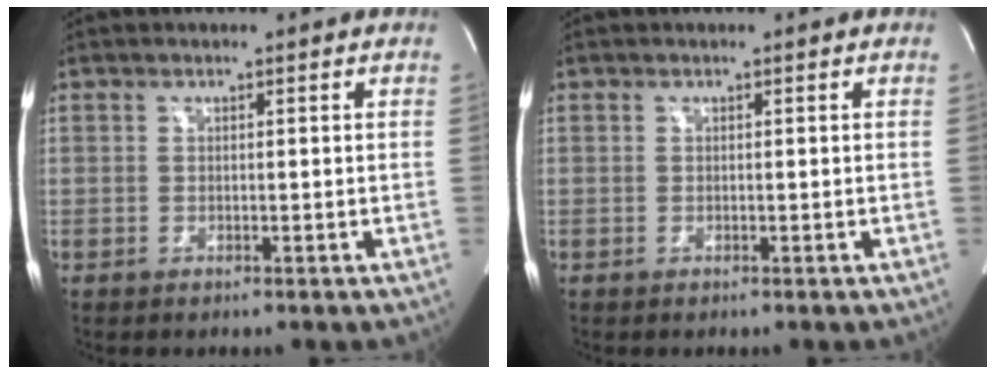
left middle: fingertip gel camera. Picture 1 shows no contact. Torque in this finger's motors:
{"motor_torque": [-0.03, 0.03, 0.01, 0.00]}